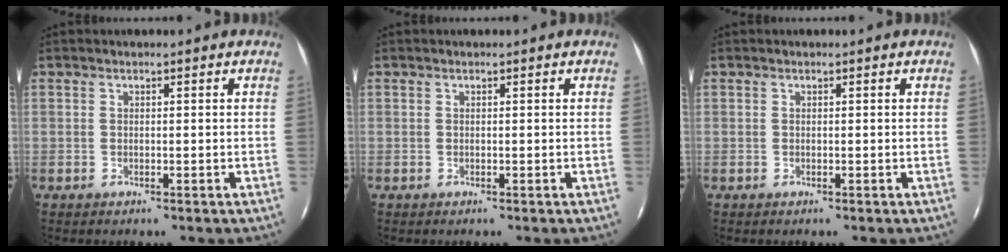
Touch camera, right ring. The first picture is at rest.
{"total": 0.0}
{"total": 0.0}